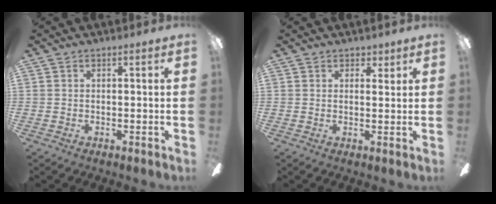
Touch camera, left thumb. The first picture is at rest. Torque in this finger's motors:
{"motor_torque": [0.15, -0.14, -0.43, 0.17, 0.00]}